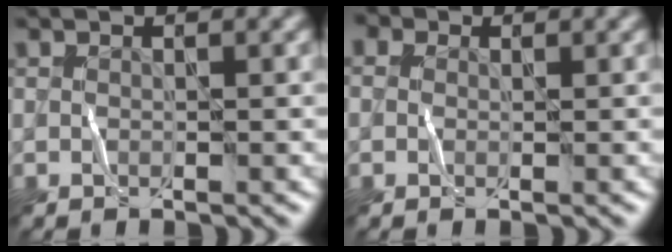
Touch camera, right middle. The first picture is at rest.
{"total": 3.9, "force": [1.7, 2.9, 2.0], "torque": [-0.010, 0.033, -0.025]}